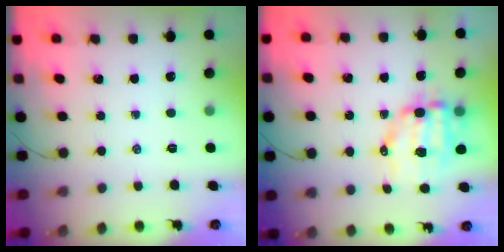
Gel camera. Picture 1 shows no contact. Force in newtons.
{"total": 9.7, "press": 9.4, "slide": 2.1}